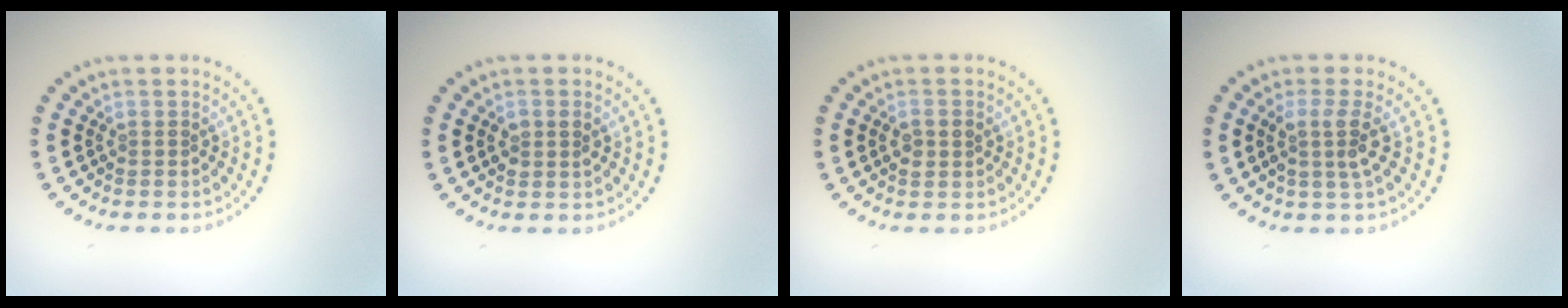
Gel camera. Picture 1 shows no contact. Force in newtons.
{"total": 1.4, "press": 1.4, "slide": 0.2}
{"total": 1.5, "press": 1.4, "slide": 0.3}
{"total": 2.5, "press": 2.0, "slide": 1.6}